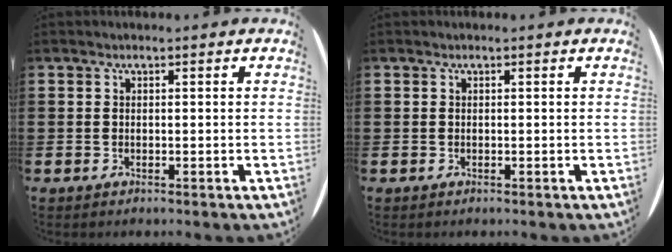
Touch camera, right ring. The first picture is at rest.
{"total": 0.0}